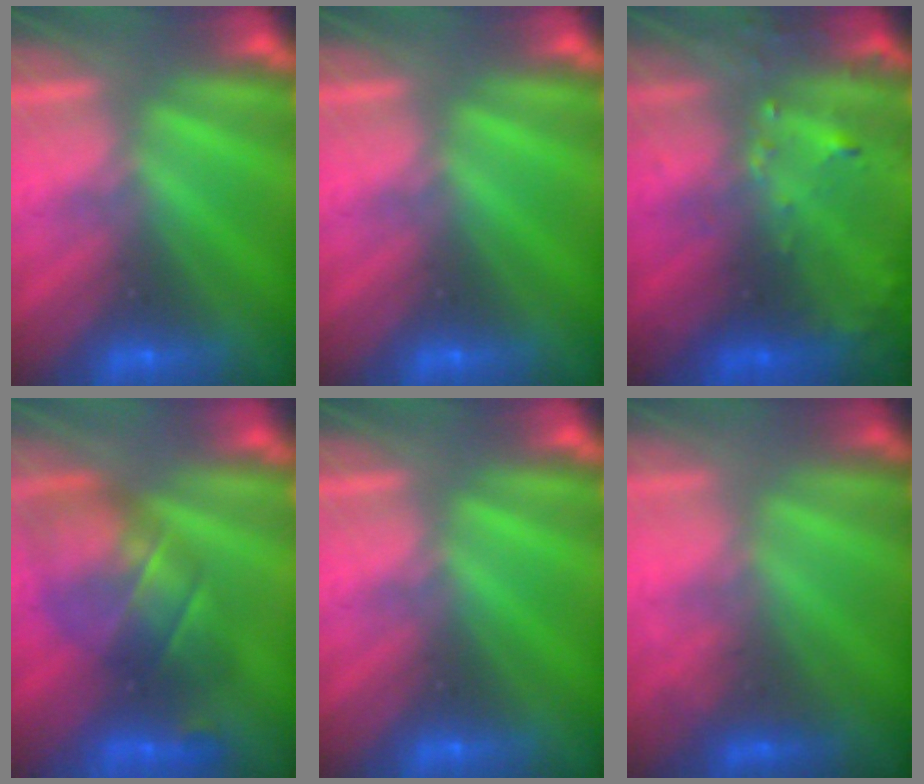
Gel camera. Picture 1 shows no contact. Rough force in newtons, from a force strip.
{"total": 0.0}
{"total": 7.0}
{"total": 7.3}
{"total": 0.0}
{"total": 1.9}